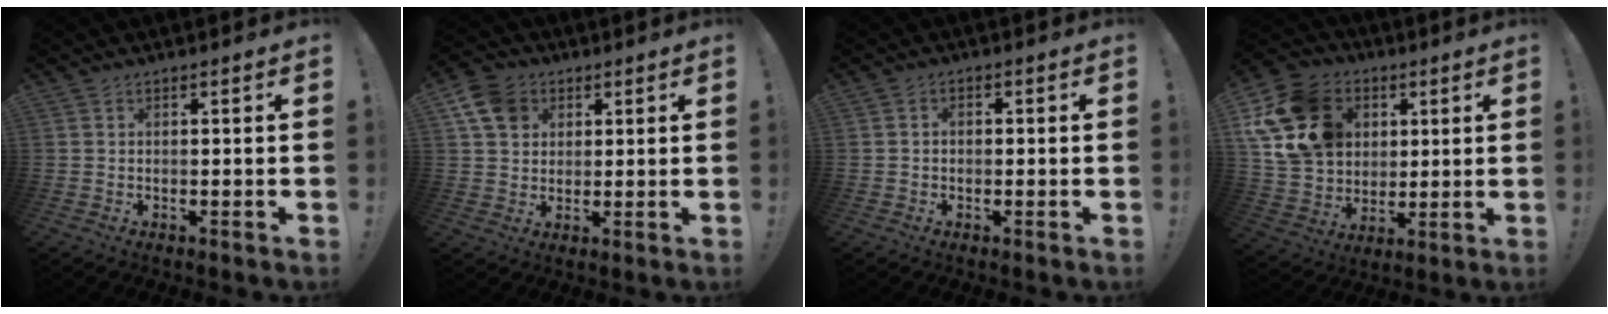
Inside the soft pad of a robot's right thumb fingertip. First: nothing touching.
{"total": 11.3, "force": [4.4, 9.2, 4.8], "torque": [-0.079, -0.015, 0.090]}
{"total": 1.6, "force": [-1.0, 1.0, 0.7], "torque": [-0.012, 0.009, -0.018]}
{"total": 20.2, "force": [6.8, 16.3, 9.7], "torque": [-0.164, -0.019, 0.151]}